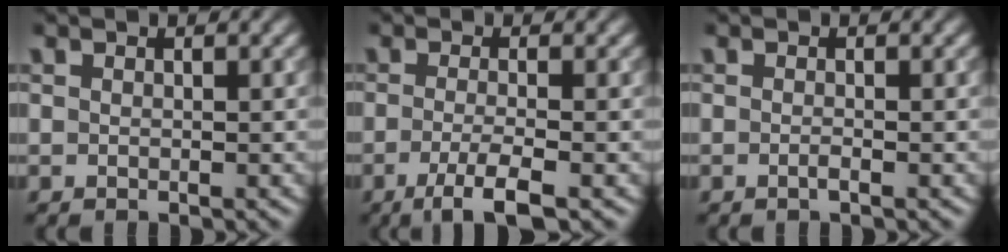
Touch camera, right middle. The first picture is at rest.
{"total": 3.7, "force": [-1.6, 0.8, 3.2], "torque": [-0.054, -0.002, -0.037]}
{"total": 0.7, "force": [-0.3, 0.1, 0.6], "torque": [-0.011, -0.001, -0.008]}